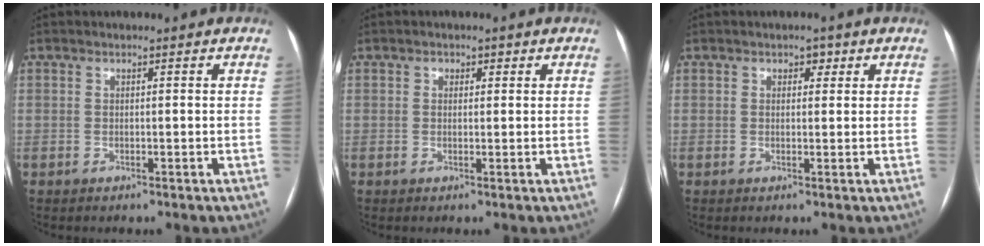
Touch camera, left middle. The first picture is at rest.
{"total": 1.3, "force": [0.6, 0.9, 0.7], "torque": [-0.011, 0.005, 0.008]}
{"total": 1.7, "force": [0.9, 1.1, 0.9], "torque": [-0.014, 0.008, 0.014]}